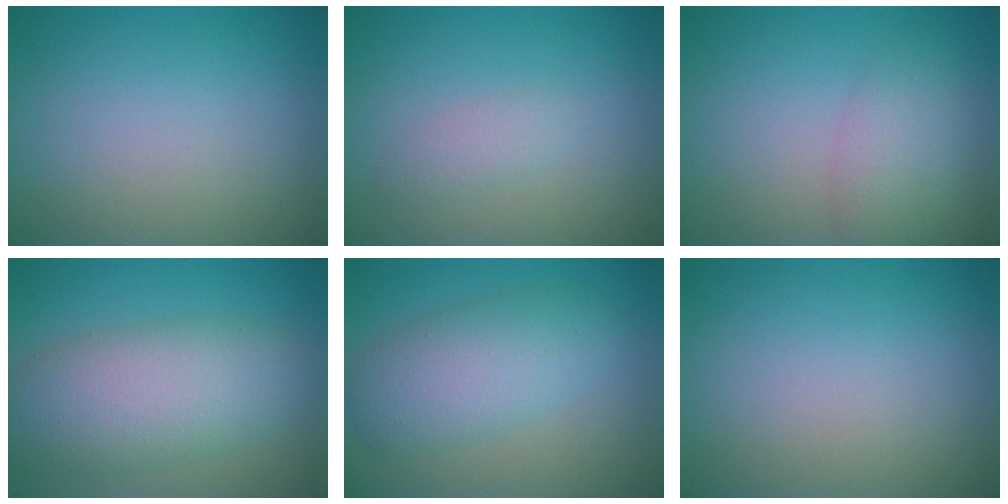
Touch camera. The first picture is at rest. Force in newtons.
{"total": 1.3, "press": 1.3, "slide": 0.0}
{"total": 3.4, "press": 3.4, "slide": 0.1}
{"total": 7.5, "press": 7.5, "slide": 0.4}
{"total": 5.4, "press": 5.4, "slide": 0.1}
{"total": 0.0}